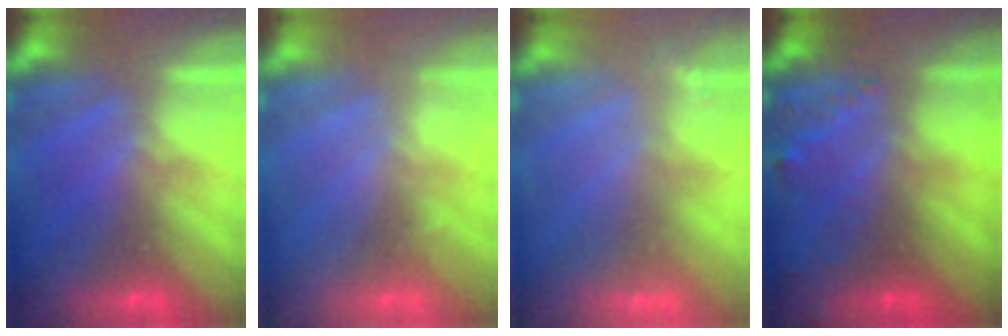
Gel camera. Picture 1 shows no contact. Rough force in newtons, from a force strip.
{"total": 2.3}
{"total": 2.6}
{"total": 6.8}